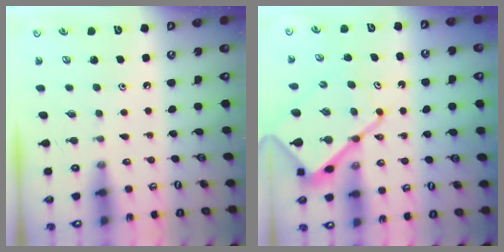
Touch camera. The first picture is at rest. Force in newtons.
{"total": 14.7, "press": 14.6, "slide": 1.8}